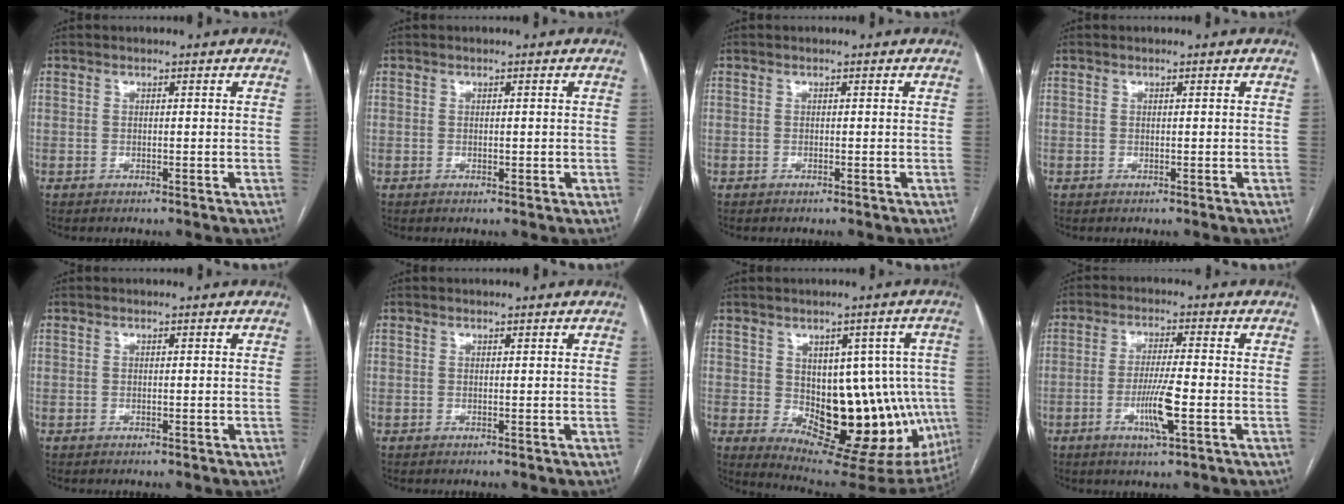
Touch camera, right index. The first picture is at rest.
{"total": 0.8, "force": [0.0, 0.5, 0.6], "torque": [-0.009, -0.002, 0.002]}
{"total": 0.0}
{"total": 0.0}
{"total": 0.0}
{"total": 0.0}
{"total": 18.4, "force": [-2.3, 9.3, 15.7], "torque": [-0.167, 0.017, -0.004]}
{"total": 6.9, "force": [-2.2, 0.2, 6.5], "torque": [-0.122, -0.011, -0.040]}